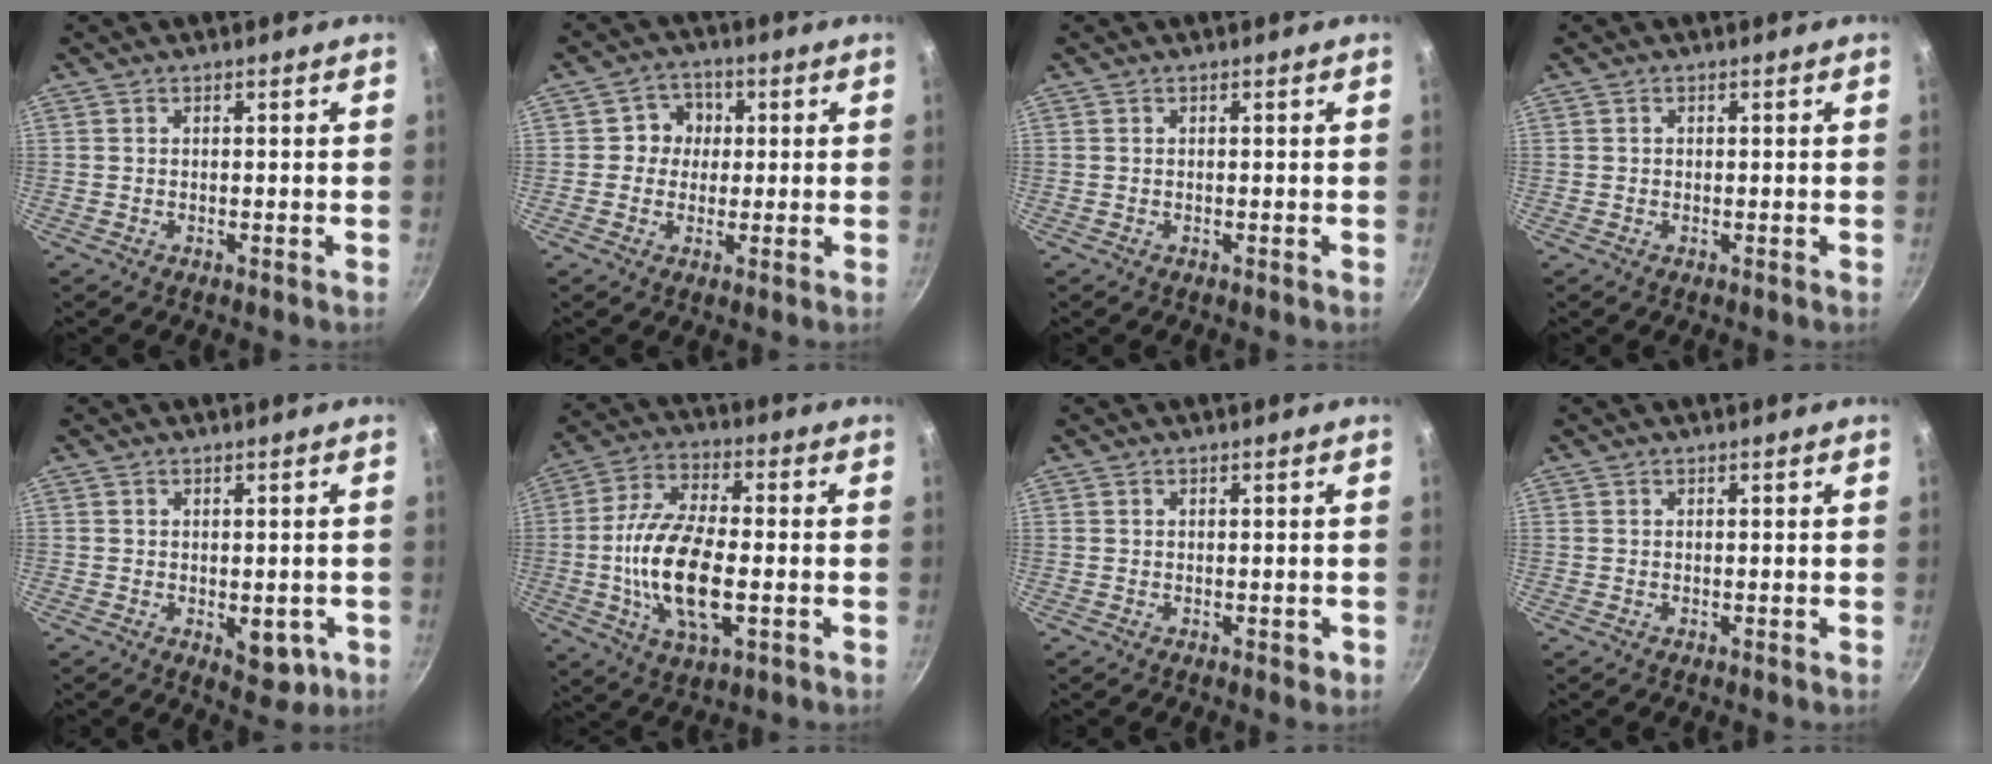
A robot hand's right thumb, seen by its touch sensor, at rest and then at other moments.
{"total": 5.3, "force": [0.4, 4.9, 1.9], "torque": [0.006, 0.010, -0.001]}
{"total": 0.0}
{"total": 0.0}
{"total": 5.2, "force": [-1.6, 3.0, 4.0], "torque": [-0.025, -0.003, -0.012]}
{"total": 16.4, "force": [-2.5, 7.2, 14.5], "torque": [-0.281, 0.012, -0.046]}
{"total": 0.8, "force": [-0.2, 0.5, 0.5], "torque": [0.001, 0.001, -0.003]}
{"total": 0.0}